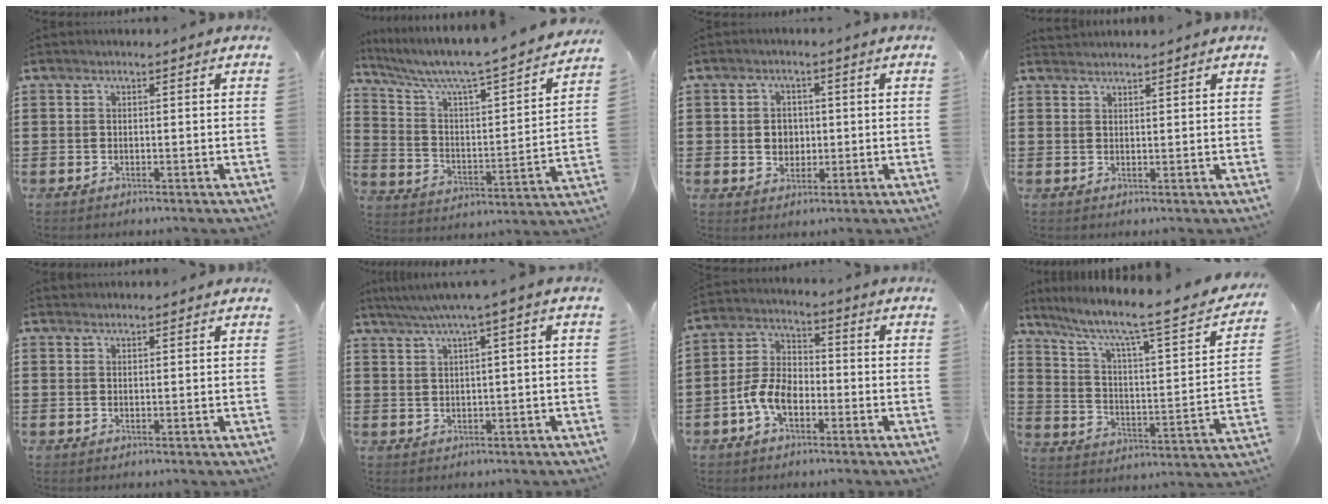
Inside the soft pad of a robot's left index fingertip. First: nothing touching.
{"total": 5.7, "force": [5.1, 0.1, 2.6], "torque": [-0.078, -0.054, 0.078]}
{"total": 3.2, "force": [0.0, 2.8, 1.6], "torque": [-0.033, 0.005, -0.005]}
{"total": 1.4, "force": [1.4, 0.1, -0.1], "torque": [-0.002, 0.002, 0.028]}
{"total": 0.9, "force": [0.9, 0.1, 0.0], "torque": [-0.003, 0.000, 0.018]}
{"total": 3.1, "force": [0.8, -0.4, 2.9], "torque": [-0.056, -0.005, 0.010]}
{"total": 6.3, "force": [-2.8, 3.6, 4.4], "torque": [-0.118, 0.002, -0.062]}
{"total": 6.8, "force": [4.8, 0.9, 4.8], "torque": [-0.114, -0.038, 0.068]}